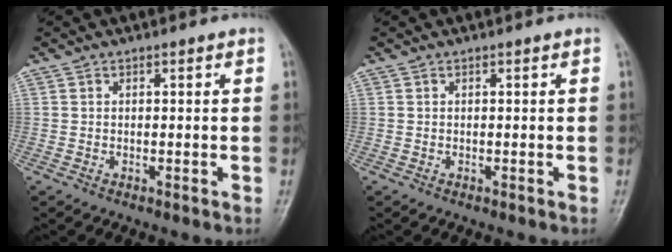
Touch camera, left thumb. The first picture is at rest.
{"total": 0.0}